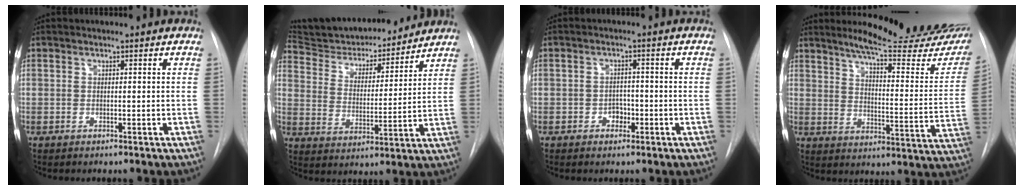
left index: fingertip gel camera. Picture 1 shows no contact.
{"total": 18.0, "force": [16.8, 4.4, 5.0], "torque": [-0.083, 0.002, 0.263]}
{"total": 2.1, "force": [-0.9, 1.6, 1.0], "torque": [-0.008, 0.007, -0.012]}
{"total": 23.8, "force": [20.4, 2.7, 12.0], "torque": [-0.163, -0.082, 0.250]}